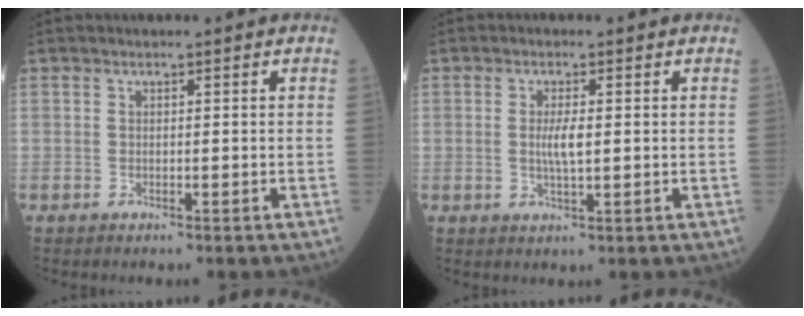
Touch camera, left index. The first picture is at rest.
{"total": 2.9, "force": [0.0, 0.5, 2.9], "torque": [-0.058, -0.007, 0.001]}